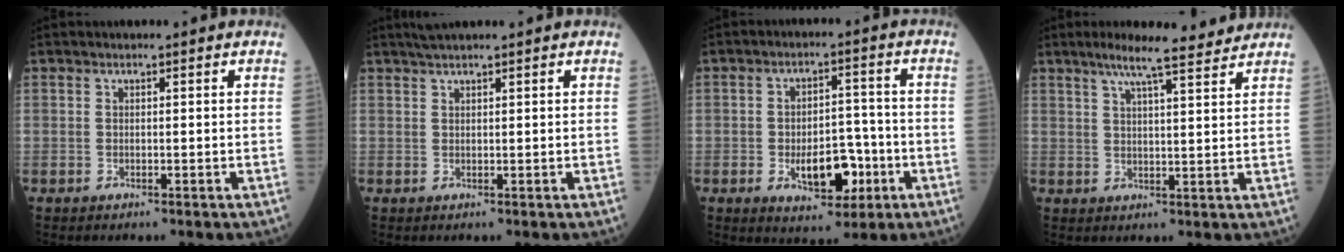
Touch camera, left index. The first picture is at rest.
{"total": 2.2, "force": [1.9, -0.5, 1.1], "torque": [-0.016, 0.014, 0.039]}
{"total": 8.1, "force": [-2.9, 4.3, 6.3], "torque": [-0.096, 0.009, -0.044]}
{"total": 8.8, "force": [7.3, 0.4, 4.8], "torque": [-0.072, 0.011, 0.100]}